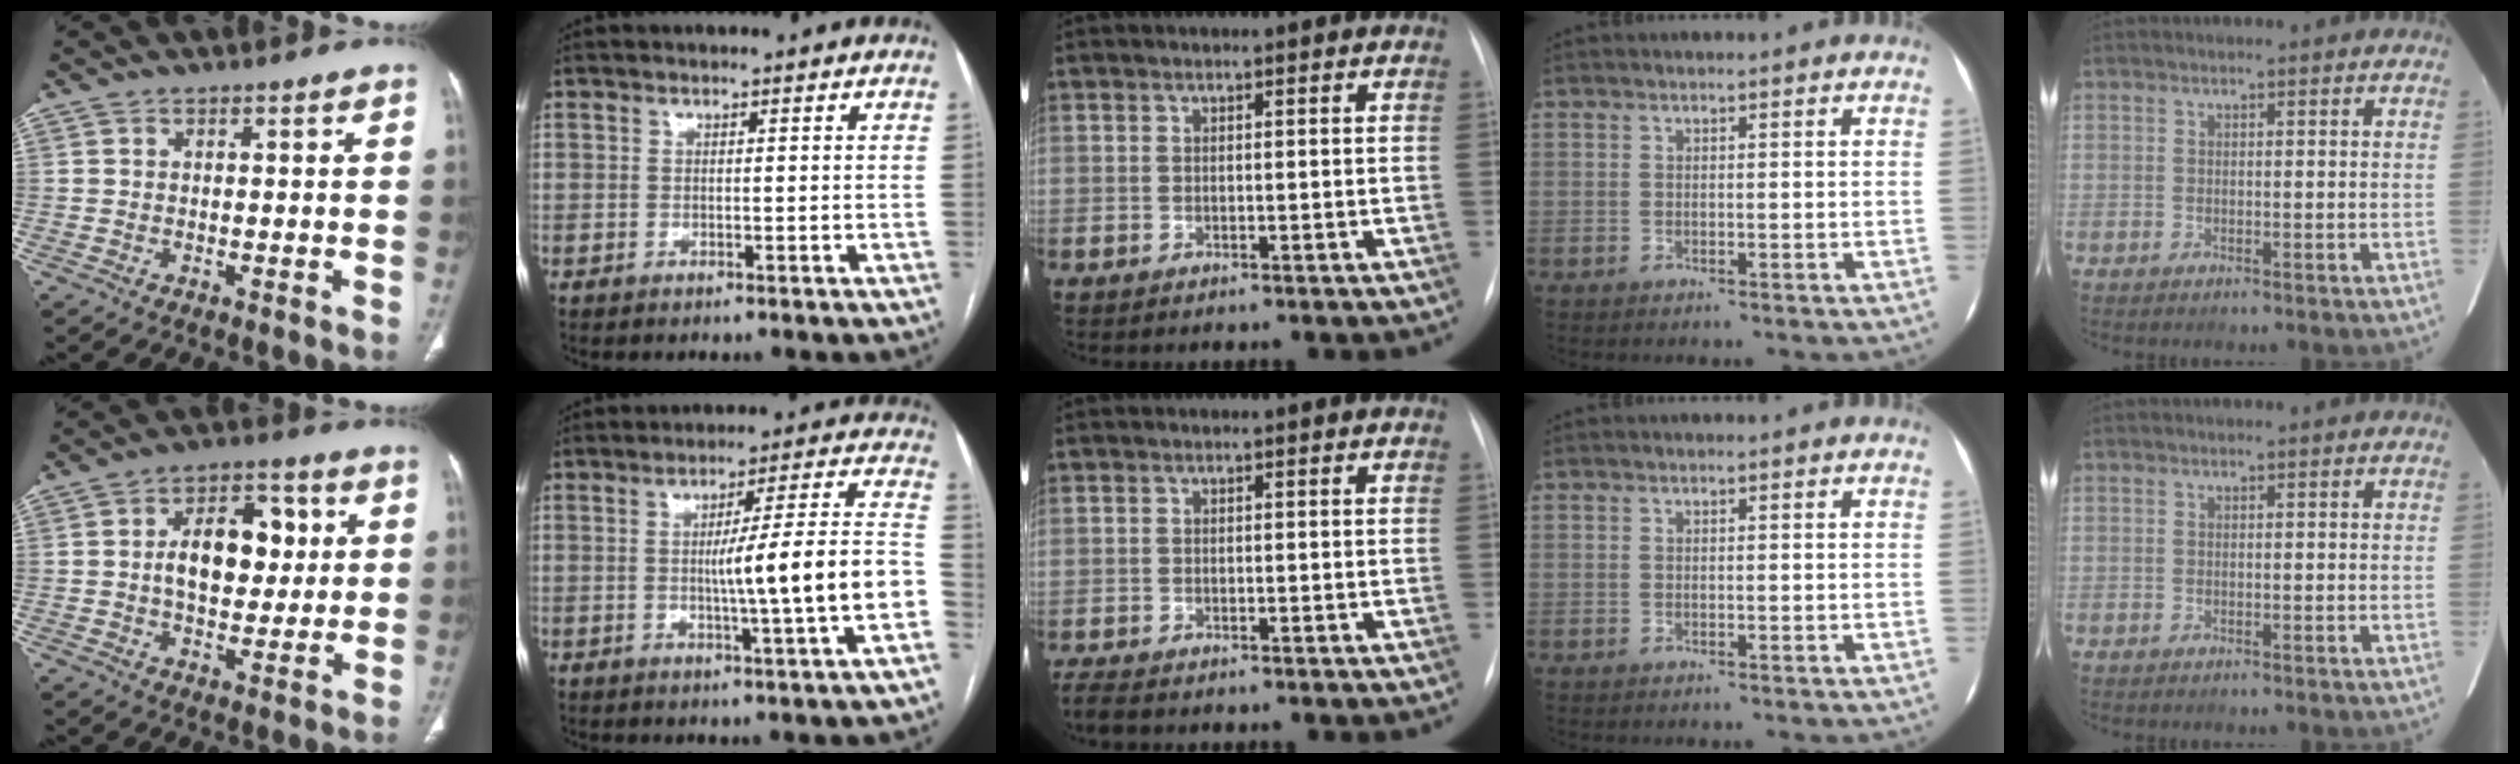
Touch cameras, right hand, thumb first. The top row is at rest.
{"thumb": {"total": 12.7, "force": [1.7, 7.8, 9.8], "torque": [-0.116, 0.013, 0.024]}, "index": {"total": 13.0, "force": [-2.4, -0.7, 12.7], "torque": [-0.188, 0.010, -0.037]}, "middle": {"total": 2.5, "force": [-2.1, 0.7, 1.1], "torque": [-0.026, -0.007, -0.033]}}